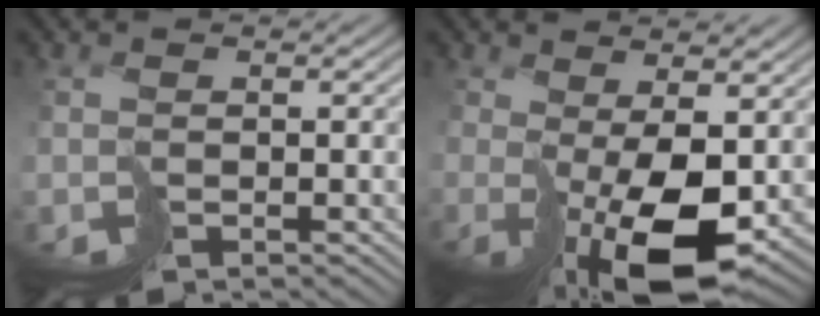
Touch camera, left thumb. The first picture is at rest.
{"total": 8.0, "force": [0.3, 2.4, 7.7], "torque": [-0.120, -0.003, 0.016]}